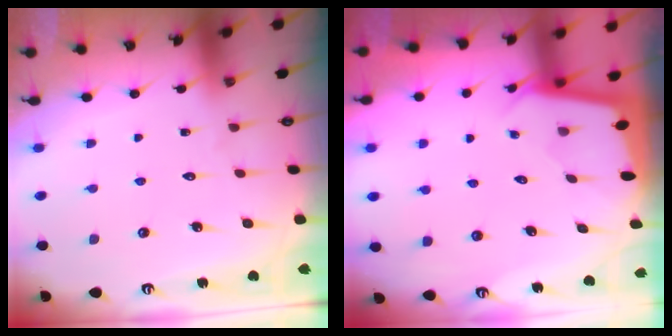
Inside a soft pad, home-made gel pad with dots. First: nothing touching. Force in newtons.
{"total": 1.6, "press": 1.6, "slide": 0.1}